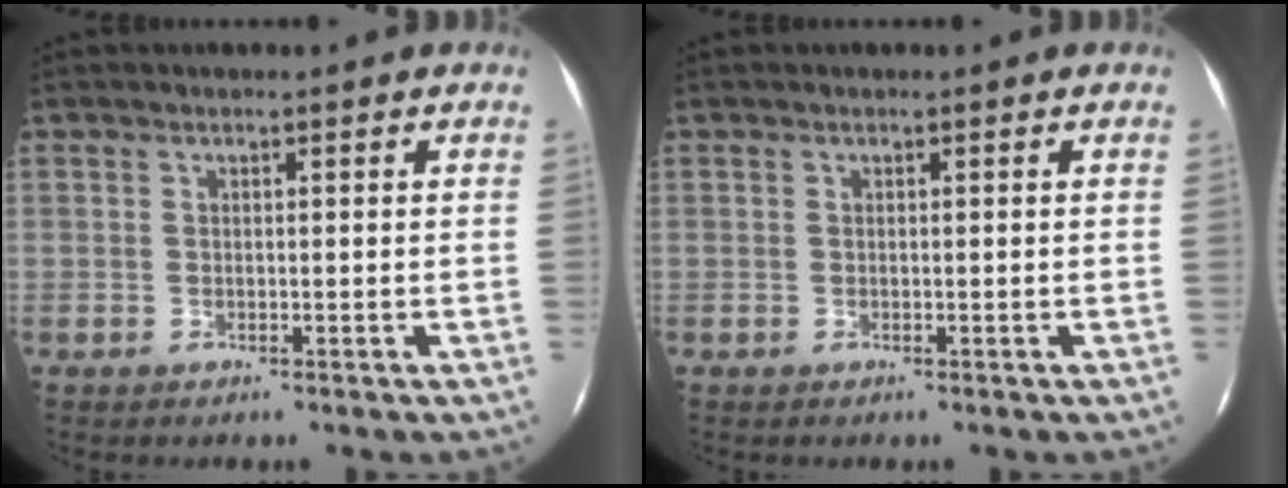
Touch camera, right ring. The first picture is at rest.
{"total": 0.0}